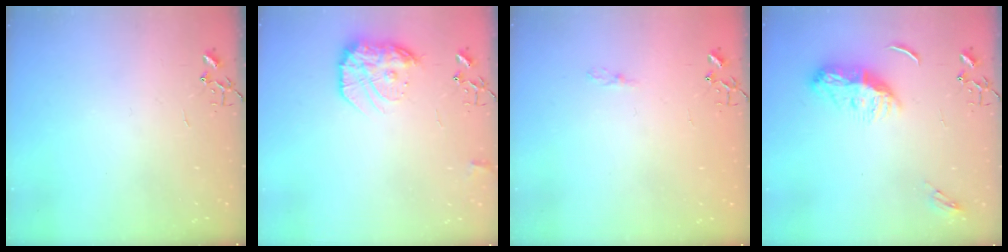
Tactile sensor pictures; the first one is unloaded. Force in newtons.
{"total": 14.4, "press": 14.3, "slide": 0.8}
{"total": 3.5, "press": 3.5, "slide": 0.5}
{"total": 10.5, "press": 10.5, "slide": 0.4}